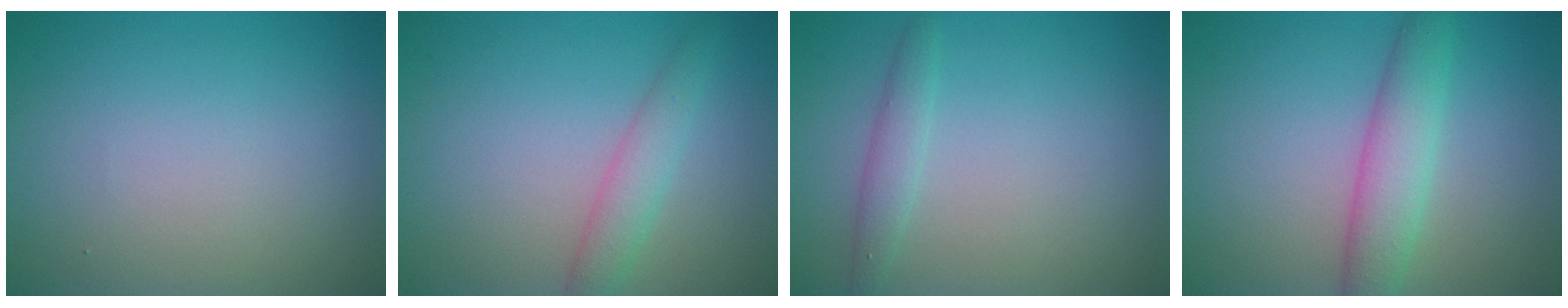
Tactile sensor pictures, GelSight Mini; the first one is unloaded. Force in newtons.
{"total": 2.5, "press": 2.5, "slide": 0.1}
{"total": 1.6, "press": 1.6, "slide": 0.0}
{"total": 4.1, "press": 4.1, "slide": 0.1}